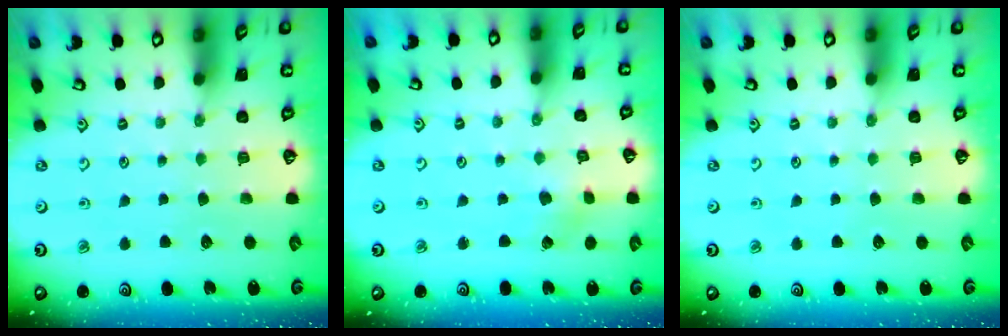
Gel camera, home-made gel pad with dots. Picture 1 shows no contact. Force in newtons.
{"total": 1.8, "press": 1.8, "slide": 0.3}
{"total": 0.0}